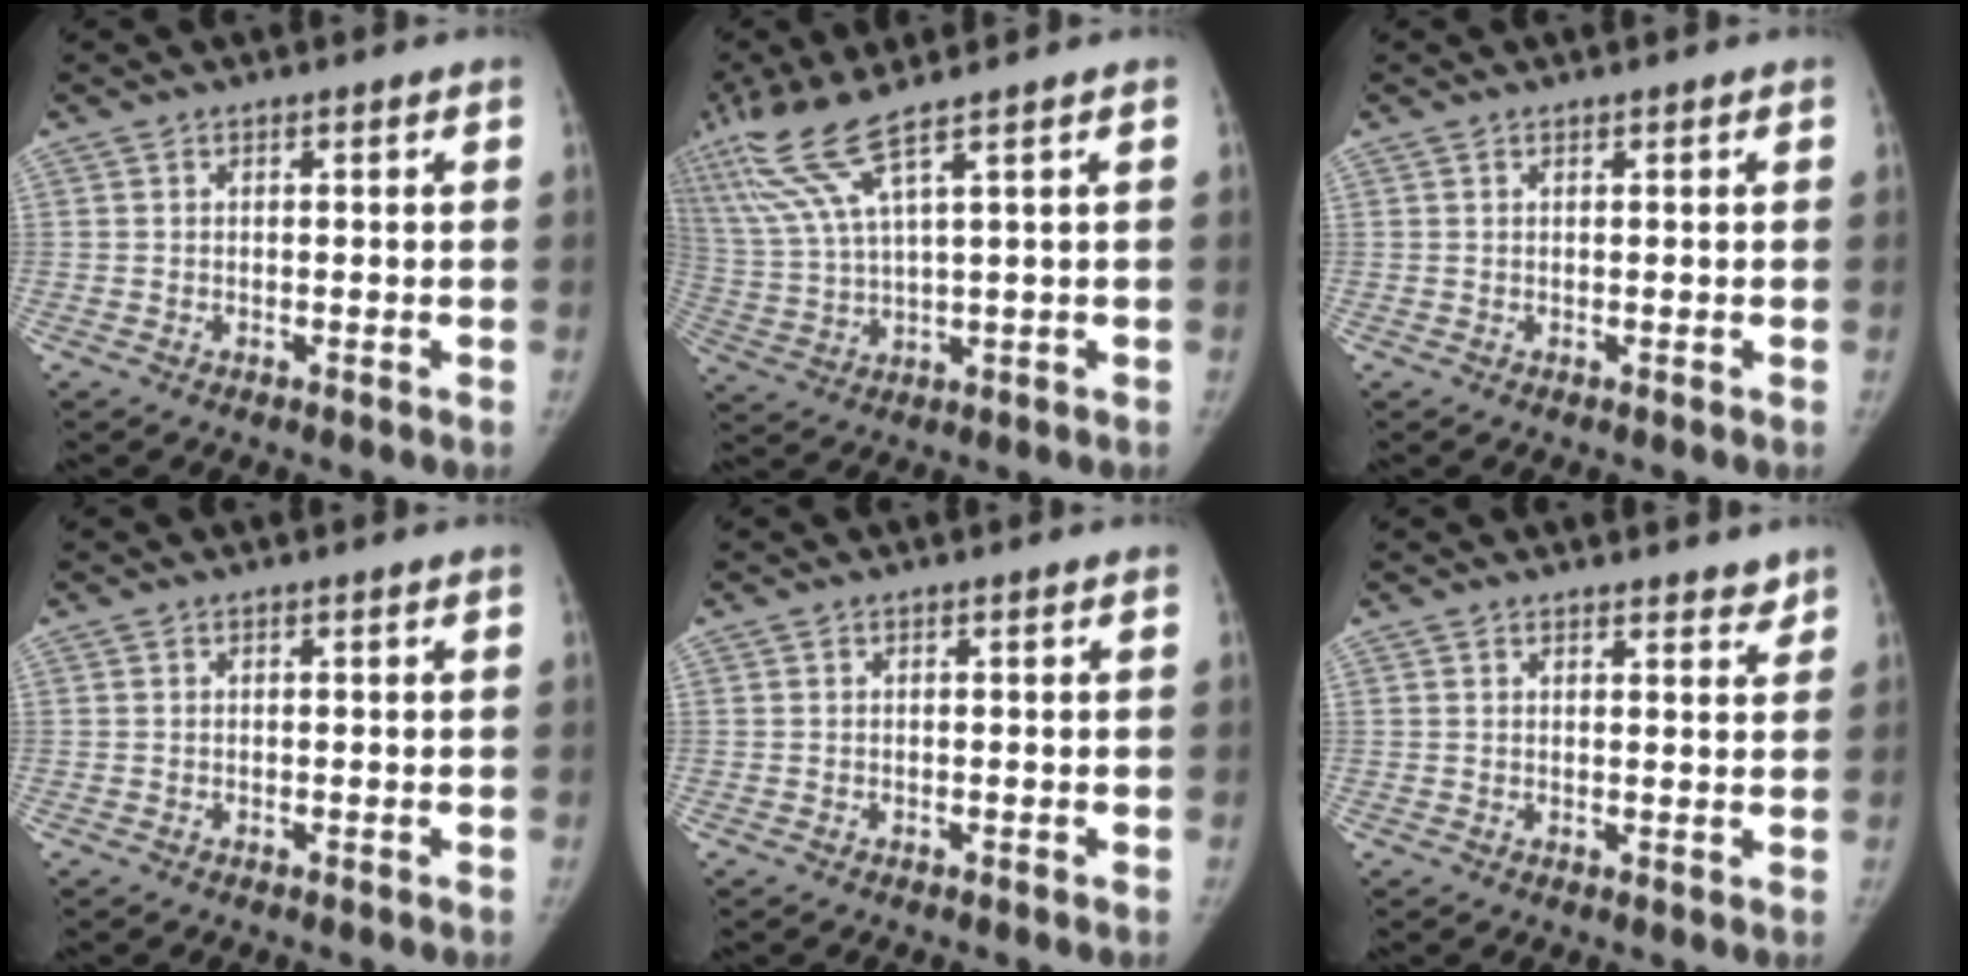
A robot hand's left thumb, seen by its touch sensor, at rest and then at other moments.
{"total": 11.4, "force": [7.1, 0.5, 8.9], "torque": [-0.222, -0.023, 0.155]}
{"total": 0.0}
{"total": 0.0}
{"total": 0.0}
{"total": 3.0, "force": [2.6, 1.2, 0.8], "torque": [0.013, -0.016, 0.027]}